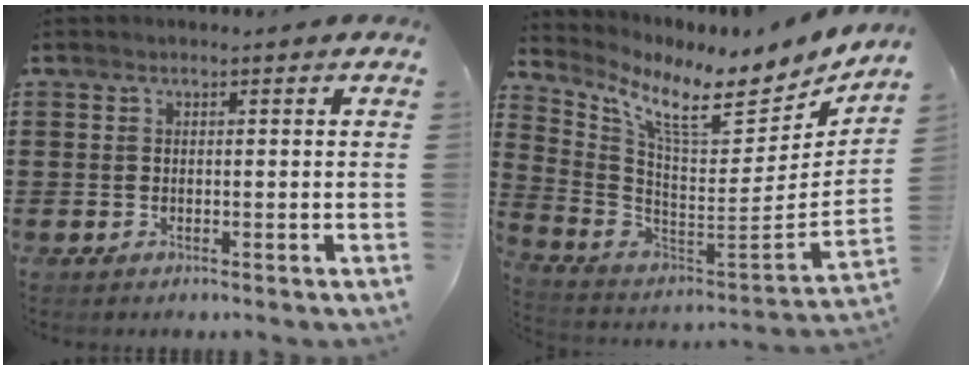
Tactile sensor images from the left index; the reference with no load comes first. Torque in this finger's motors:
{"motor_torque": [0.88, -1.26, 0.22, 0.18]}